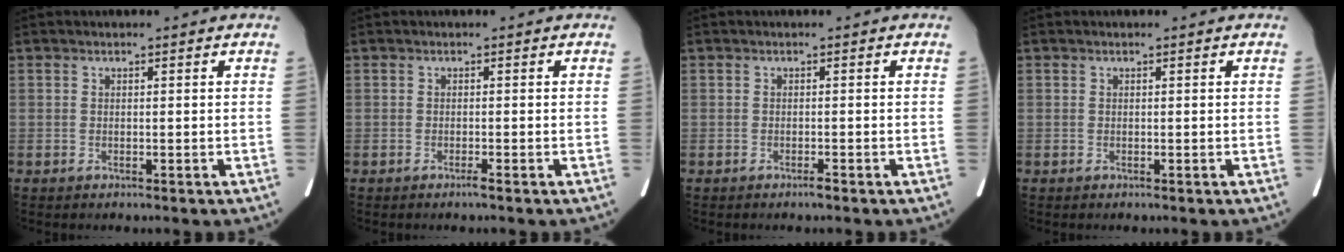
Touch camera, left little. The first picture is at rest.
{"total": 0.7, "force": [-0.5, -0.2, 0.5], "torque": [-0.009, 0.000, -0.008]}
{"total": 0.7, "force": [-0.6, 0.0, 0.4], "torque": [-0.008, 0.000, -0.009]}
{"total": 0.0}